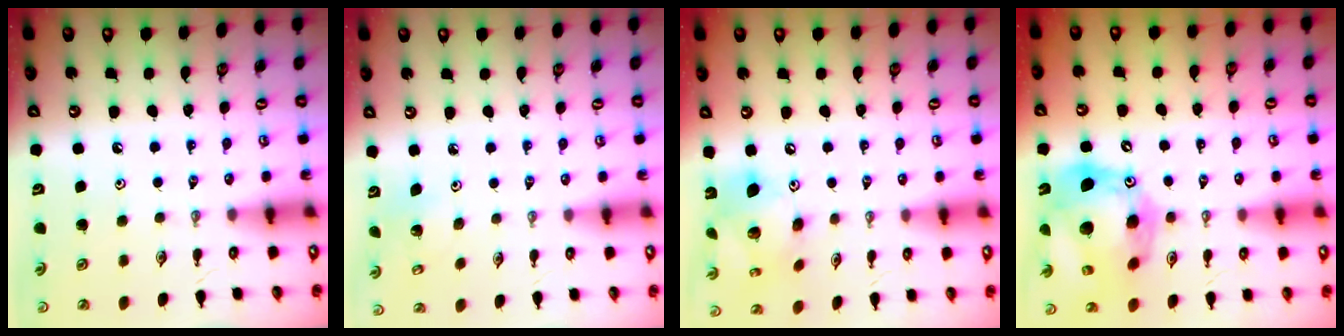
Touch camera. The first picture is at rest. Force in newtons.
{"total": 3.5, "press": 3.5, "slide": 0.3}
{"total": 14.6, "press": 14.5, "slide": 1.2}
{"total": 19.6, "press": 19.4, "slide": 2.7}